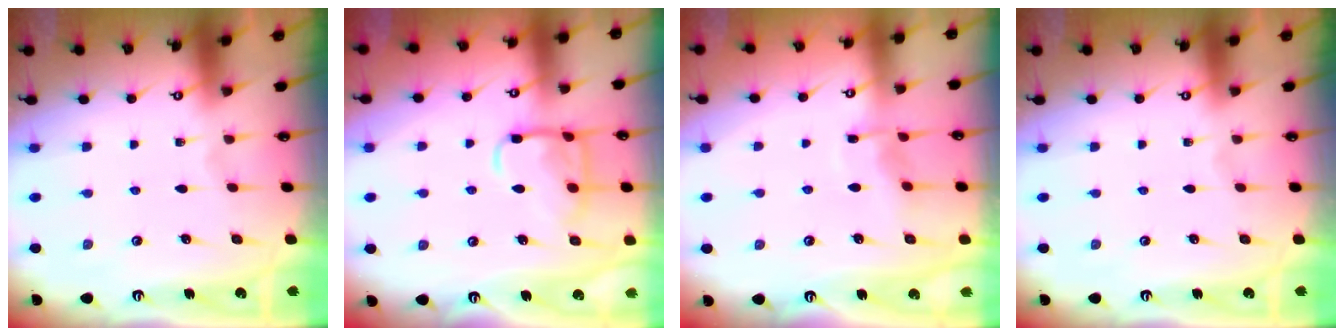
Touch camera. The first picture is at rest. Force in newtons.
{"total": 11.8, "press": 11.8, "slide": 1.0}
{"total": 5.2, "press": 5.2, "slide": 0.6}
{"total": 0.0}